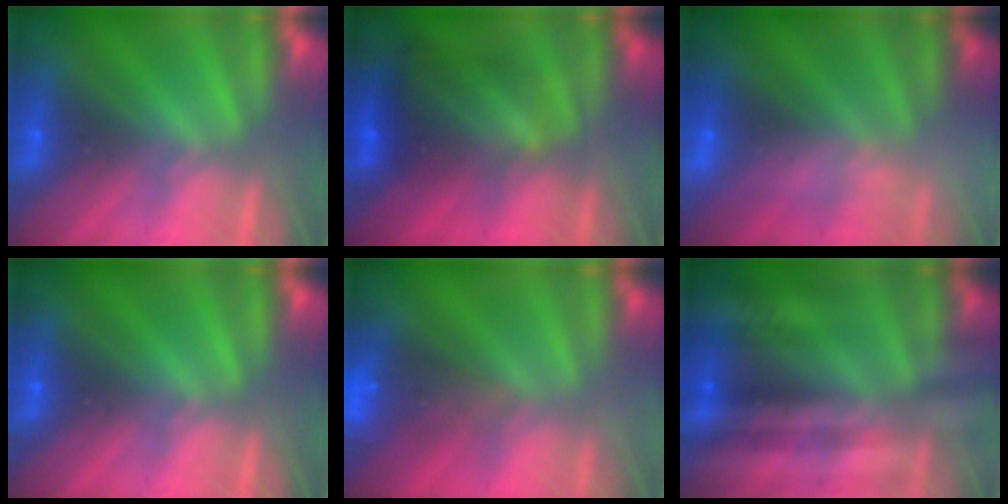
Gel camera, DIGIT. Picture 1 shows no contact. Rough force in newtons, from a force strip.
{"total": 7.5}
{"total": 2.4}
{"total": 0.0}
{"total": 6.9}
{"total": 2.8}